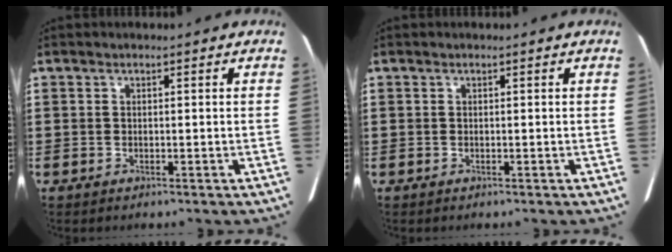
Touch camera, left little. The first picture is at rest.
{"total": 0.0}